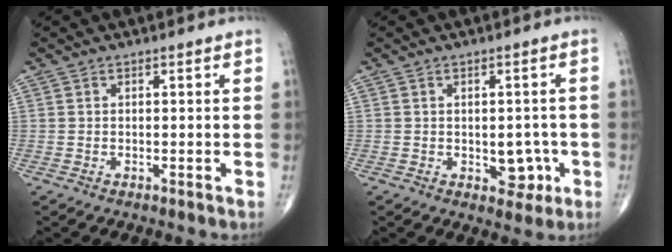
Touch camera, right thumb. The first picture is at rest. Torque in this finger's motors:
{"motor_torque": [2.76, 2.24, 0.92, -0.51, 0.03]}